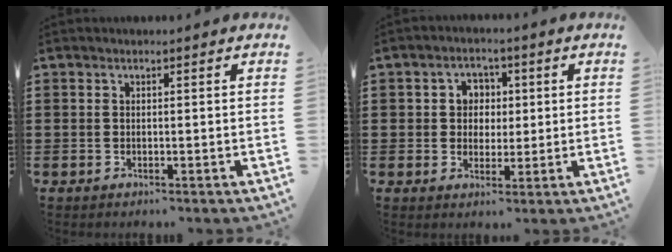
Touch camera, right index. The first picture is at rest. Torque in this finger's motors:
{"motor_torque": [0.14, -0.01, 0.07, 0.01]}